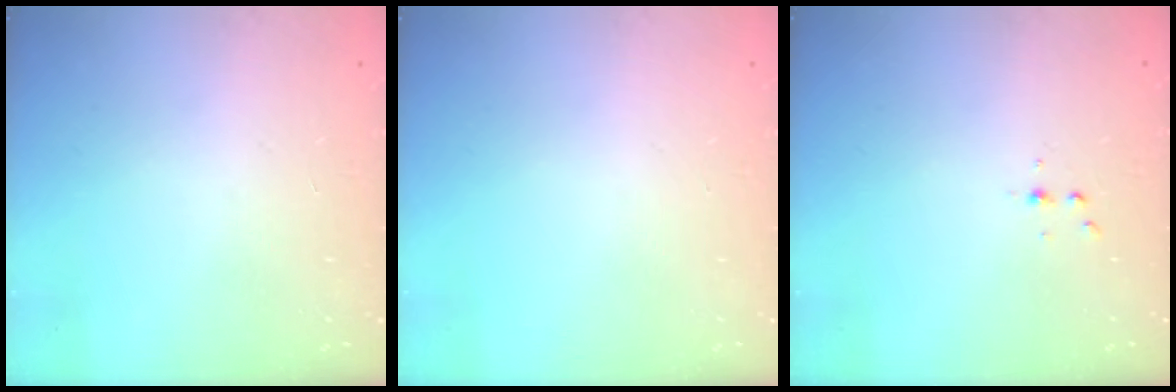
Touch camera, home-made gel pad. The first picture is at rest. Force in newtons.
{"total": 0.0}
{"total": 3.2, "press": 3.1, "slide": 0.4}